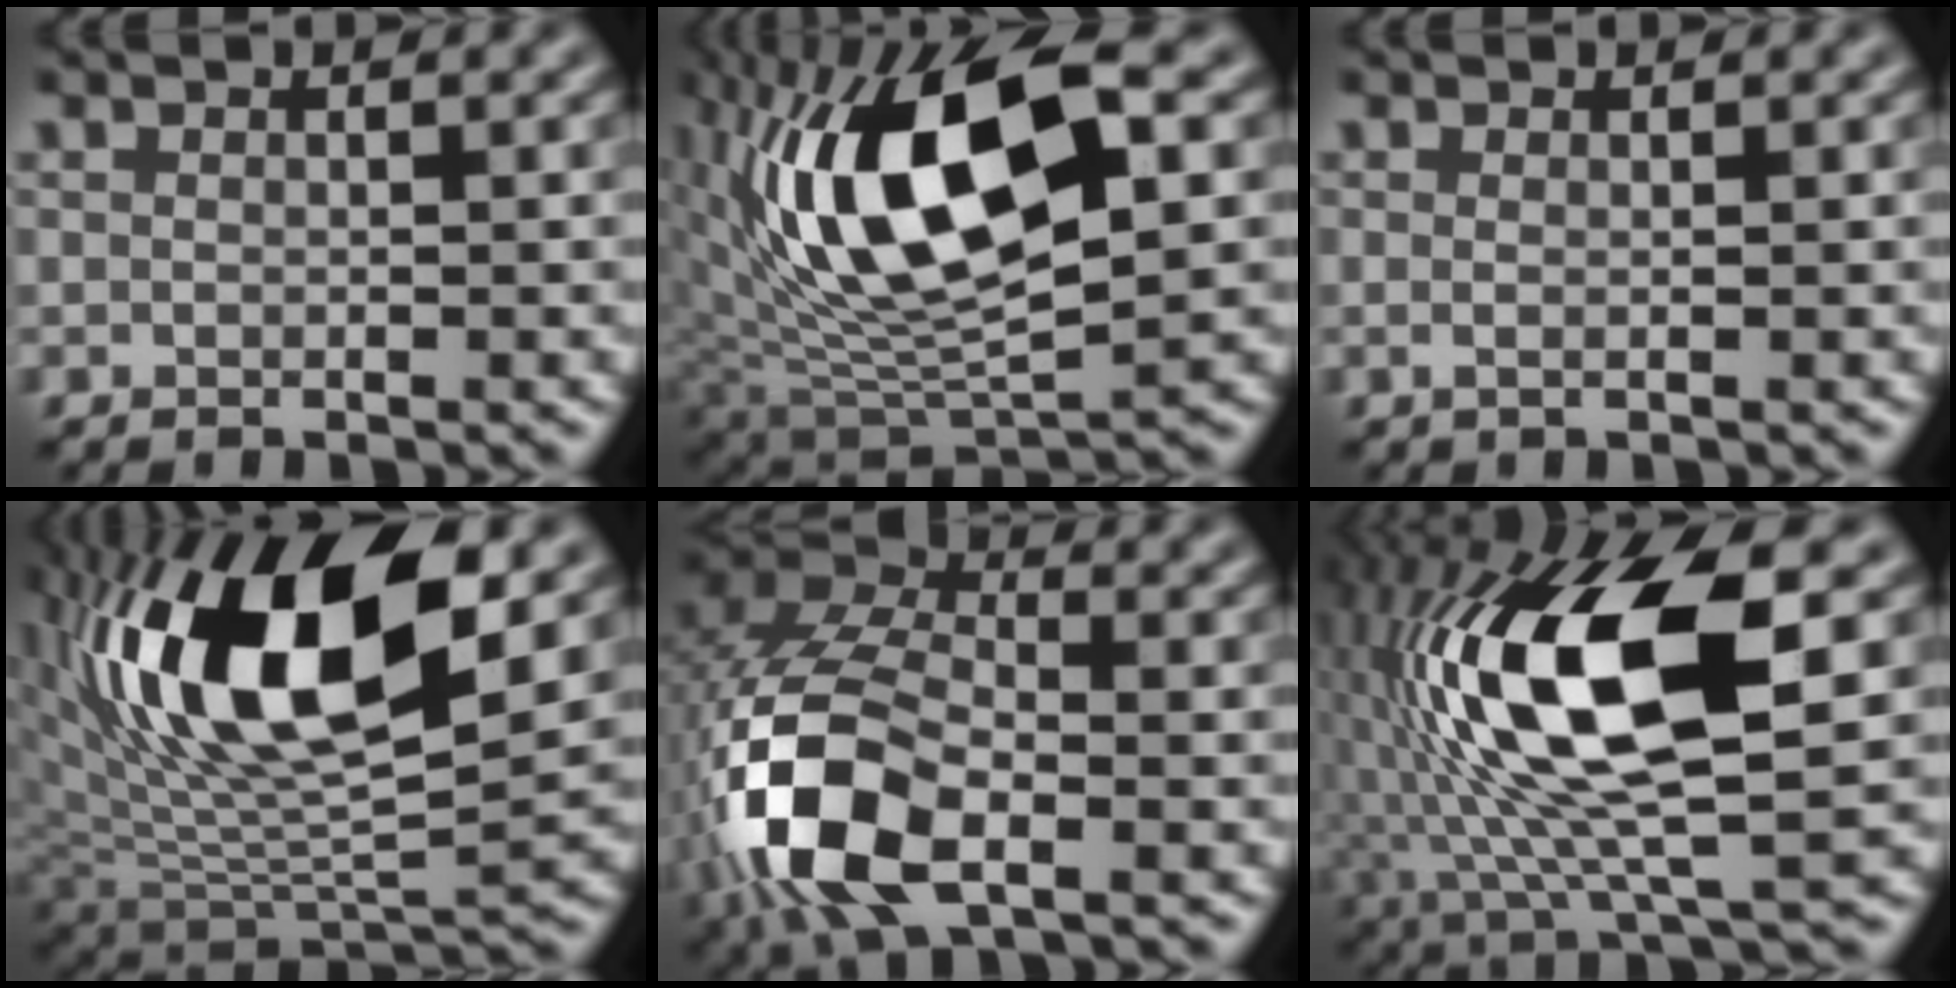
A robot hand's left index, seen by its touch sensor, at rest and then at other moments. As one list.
[{"total": 13.8, "force": [2.6, 5.9, 12.2], "torque": [-0.223, 0.007, 0.043]}, {"total": 0.7, "force": [0.1, 0.0, 0.7], "torque": [-0.015, -0.005, -0.003]}, {"total": 14.3, "force": [4.9, 6.0, 12.0], "torque": [-0.219, 0.004, 0.088]}, {"total": 11.2, "force": [-3.7, 5.7, 8.9], "torque": [-0.200, 0.002, -0.082]}, {"total": 14.3, "force": [1.3, 4.8, 13.4], "torque": [-0.260, 0.005, 0.018]}]